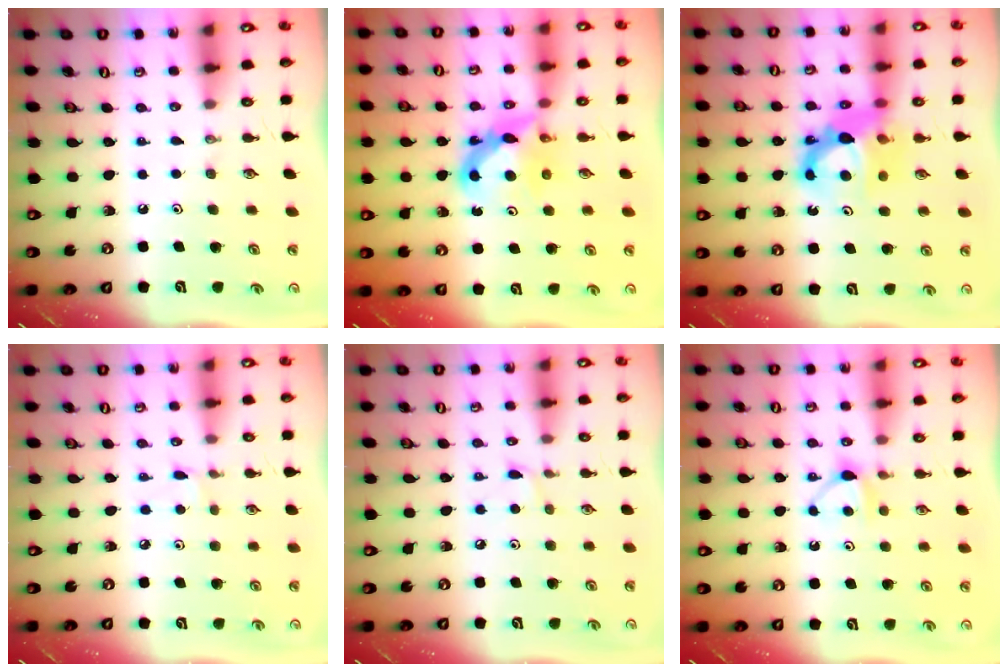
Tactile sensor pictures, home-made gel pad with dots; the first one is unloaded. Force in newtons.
{"total": 6.9, "press": 6.8, "slide": 0.6}
{"total": 11.5, "press": 11.4, "slide": 1.3}
{"total": 2.3, "press": 2.3, "slide": 0.3}
{"total": 4.3, "press": 4.2, "slide": 0.4}
{"total": 6.8, "press": 6.7, "slide": 0.8}